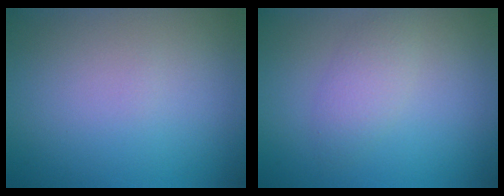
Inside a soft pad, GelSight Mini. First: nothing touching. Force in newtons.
{"total": 2.1, "press": 2.1, "slide": 0.1}